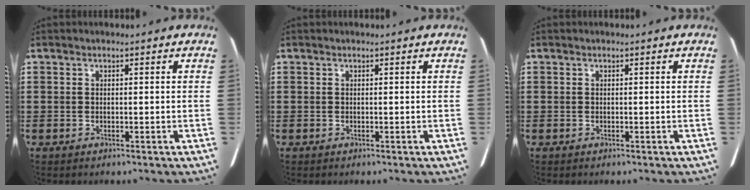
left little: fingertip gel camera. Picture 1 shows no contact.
{"total": 0.0}
{"total": 0.0}